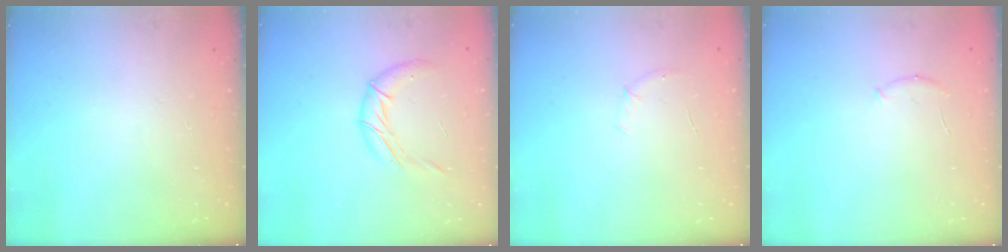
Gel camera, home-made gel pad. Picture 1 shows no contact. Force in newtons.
{"total": 9.5, "press": 9.4, "slide": 1.1}
{"total": 3.8, "press": 3.6, "slide": 1.2}
{"total": 5.5, "press": 5.4, "slide": 1.3}